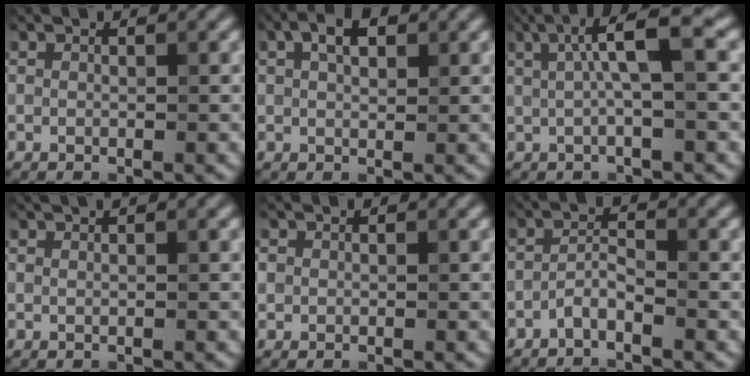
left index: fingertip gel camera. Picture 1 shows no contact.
{"total": 3.1, "force": [1.3, 1.6, 2.4], "torque": [-0.042, 0.010, 0.020]}
{"total": 5.4, "force": [1.2, 1.0, 5.2], "torque": [-0.084, 0.014, 0.015]}
{"total": 1.2, "force": [0.9, 0.2, 0.7], "torque": [-0.014, -0.002, 0.011]}
{"total": 0.7, "force": [0.1, 0.7, 0.1], "torque": [0.004, -0.001, 0.001]}
{"total": 1.8, "force": [-1.3, 0.3, 1.1], "torque": [-0.022, 0.008, -0.031]}